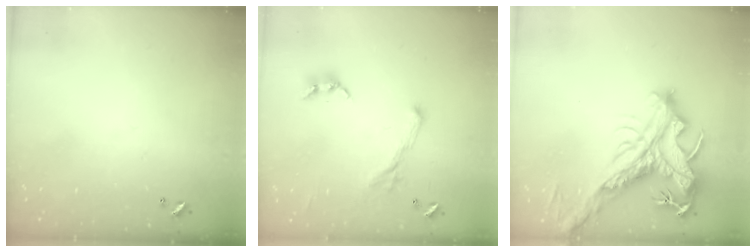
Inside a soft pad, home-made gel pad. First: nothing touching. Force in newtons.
{"total": 1.1, "press": 0.6, "slide": 0.9}
{"total": 9.3, "press": 9.1, "slide": 2.0}